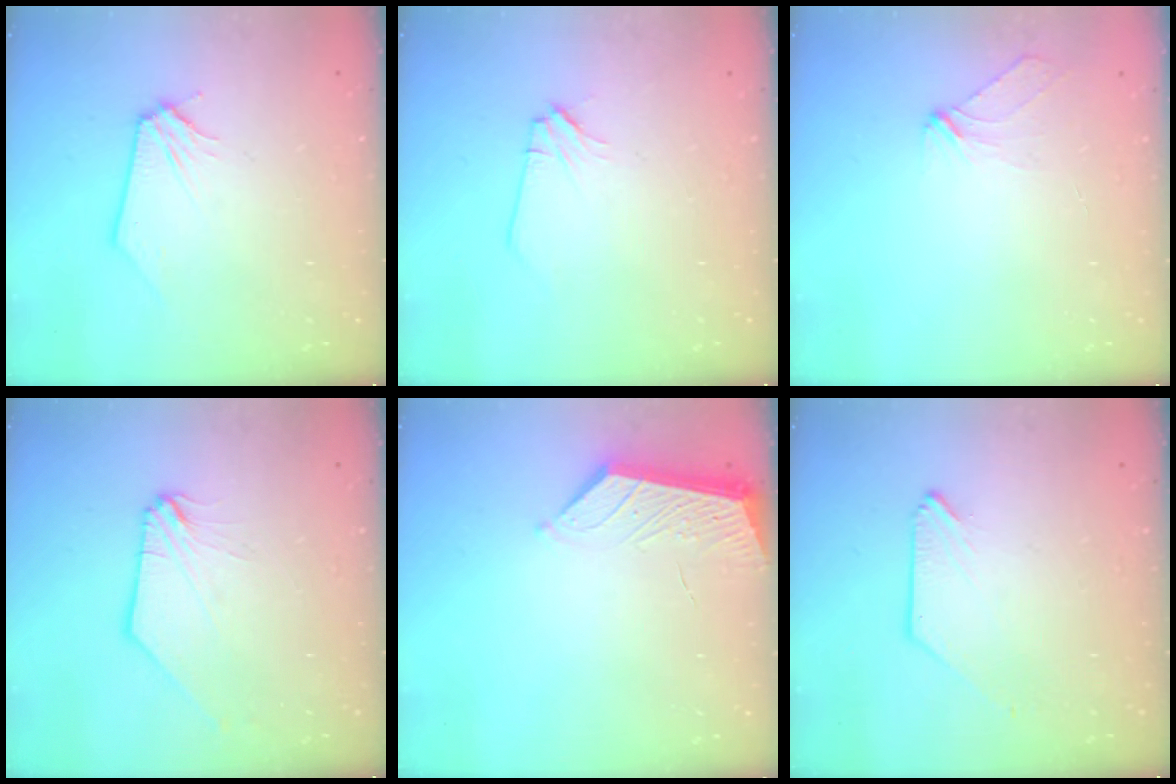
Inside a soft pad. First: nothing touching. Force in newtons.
{"total": 1.6, "press": 1.6, "slide": 0.2}
{"total": 3.8, "press": 3.6, "slide": 1.0}
{"total": 1.6, "press": 1.6, "slide": 0.4}
{"total": 3.8, "press": 3.8, "slide": 0.5}
{"total": 0.0}